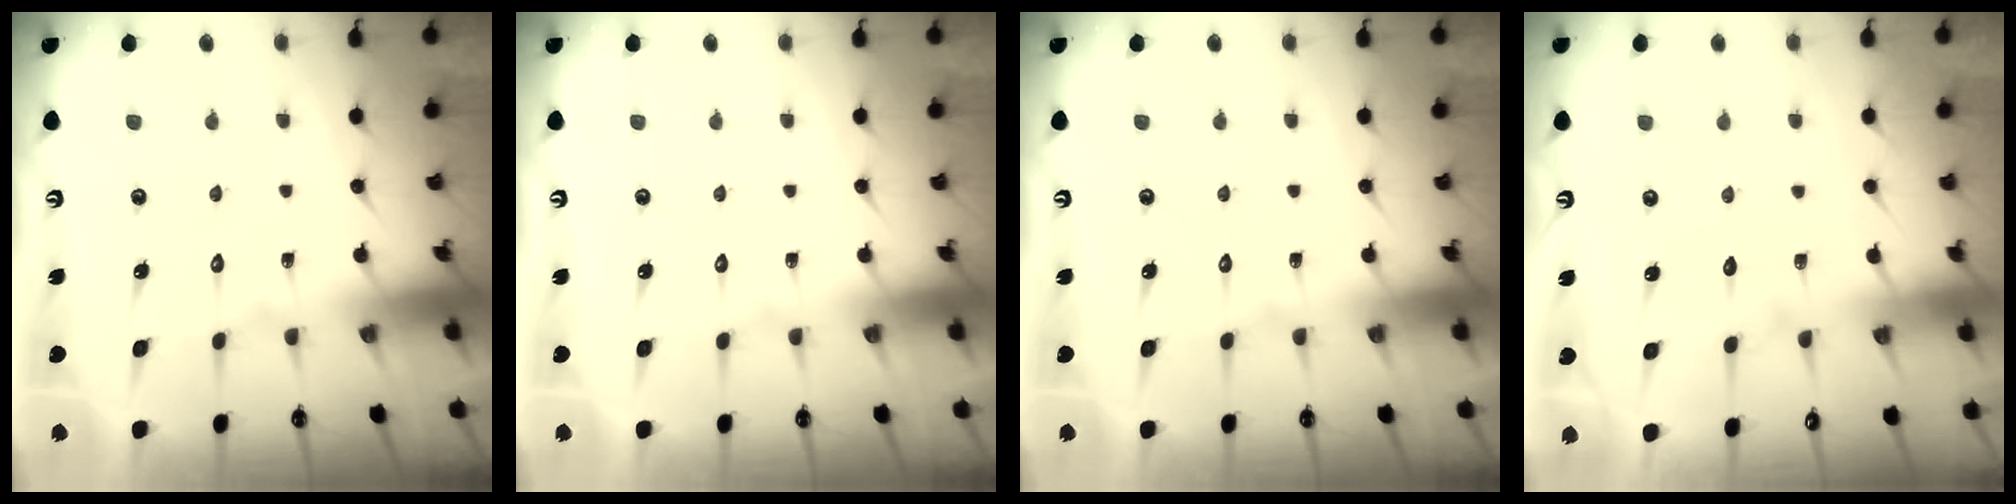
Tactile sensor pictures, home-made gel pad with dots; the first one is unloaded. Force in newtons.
{"total": 0.0}
{"total": 0.0}
{"total": 2.1, "press": 2.1, "slide": 0.2}